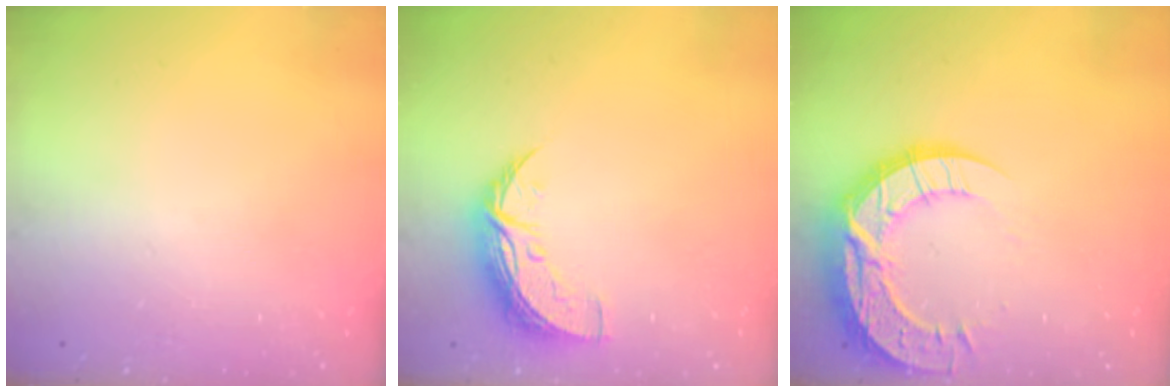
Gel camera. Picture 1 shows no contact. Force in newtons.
{"total": 8.8, "press": 8.8, "slide": 0.4}
{"total": 16.3, "press": 16.3, "slide": 1.4}